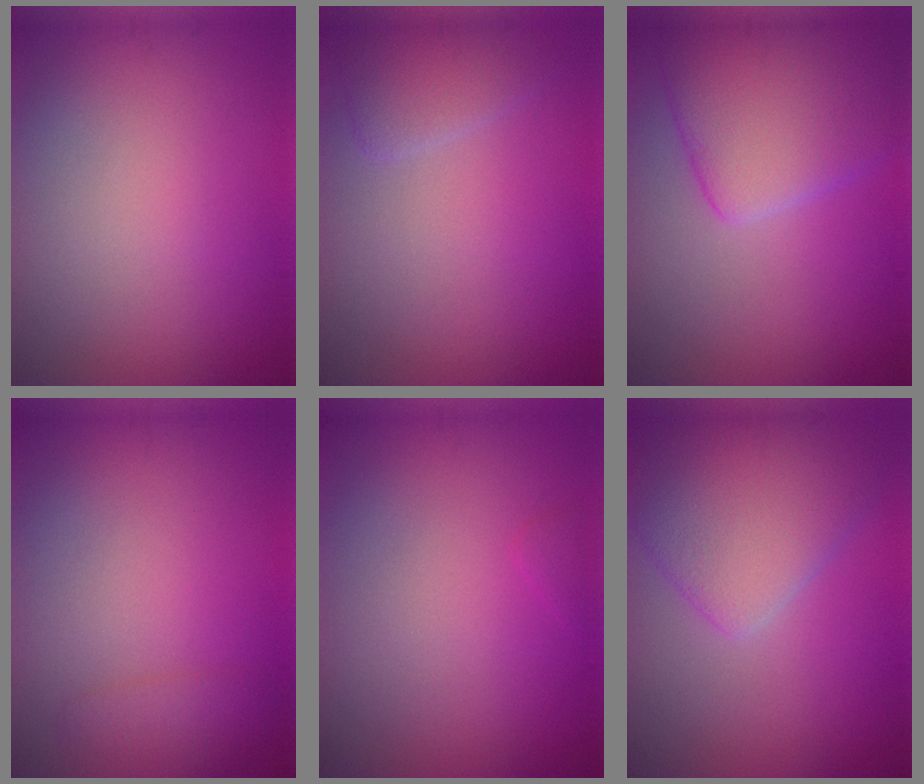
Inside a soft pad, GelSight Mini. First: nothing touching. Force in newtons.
{"total": 2.2, "press": 2.1, "slide": 0.3}
{"total": 7.3, "press": 7.3, "slide": 0.4}
{"total": 1.7, "press": 1.6, "slide": 0.2}
{"total": 0.6, "press": 0.6, "slide": 0.1}
{"total": 5.9, "press": 5.9, "slide": 0.3}